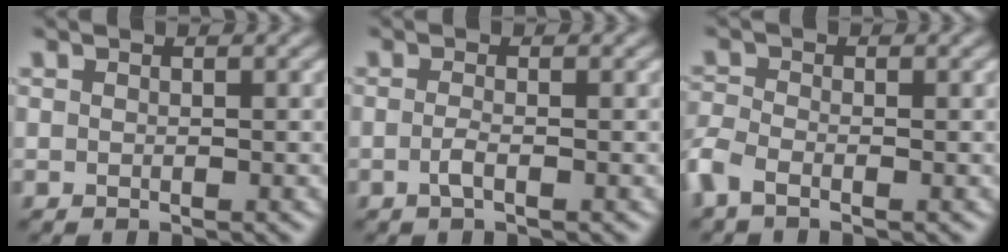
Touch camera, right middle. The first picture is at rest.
{"total": 1.2, "force": [-0.5, 0.3, 1.1], "torque": [-0.023, -0.001, -0.012]}
{"total": 2.6, "force": [-1.7, 1.2, 1.6], "torque": [-0.044, -0.005, -0.050]}